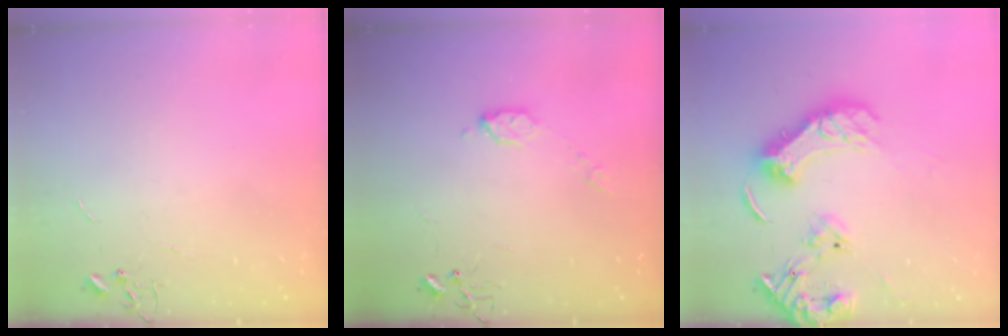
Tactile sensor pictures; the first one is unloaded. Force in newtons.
{"total": 6.4, "press": 6.4, "slide": 0.3}
{"total": 20.0, "press": 19.8, "slide": 2.2}